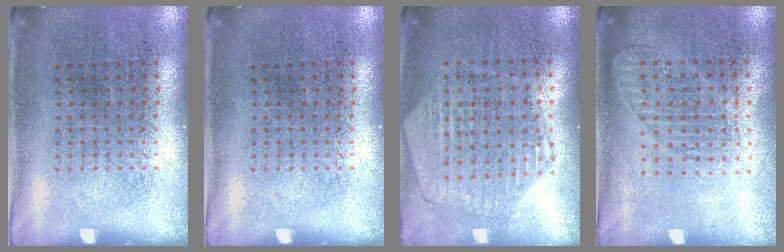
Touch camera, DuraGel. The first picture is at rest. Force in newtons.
{"total": 0.0}
{"total": 1.2, "press": 1.2, "slide": 0.1}
{"total": 1.3, "press": 1.3, "slide": 0.4}